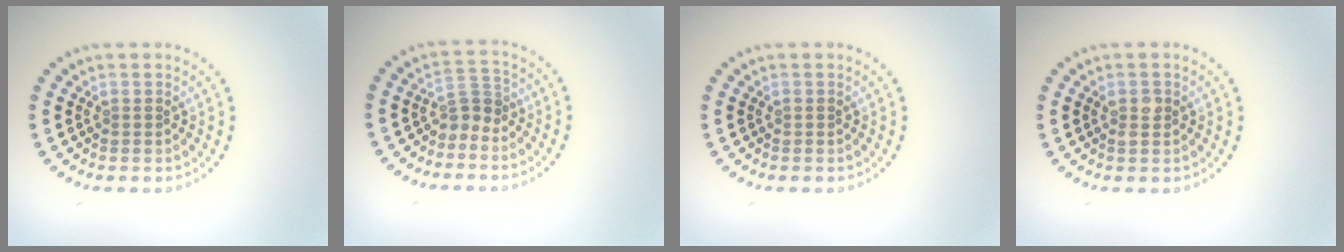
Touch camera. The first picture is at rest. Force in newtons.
{"total": 2.0, "press": 1.4, "slide": 1.4}
{"total": 0.0}
{"total": 1.2, "press": 1.2, "slide": 0.3}